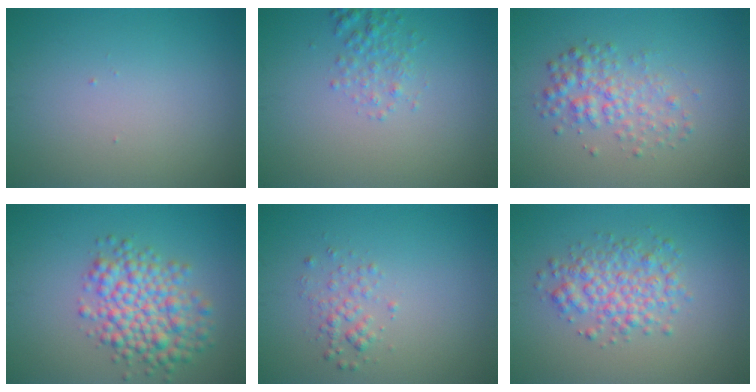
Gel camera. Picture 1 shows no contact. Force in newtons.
{"total": 1.7, "press": 1.7, "slide": 0.1}
{"total": 3.1, "press": 3.1, "slide": 0.0}
{"total": 5.9, "press": 5.9, "slide": 0.1}
{"total": 1.5, "press": 1.5, "slide": 0.1}
{"total": 3.9, "press": 3.9, "slide": 0.1}